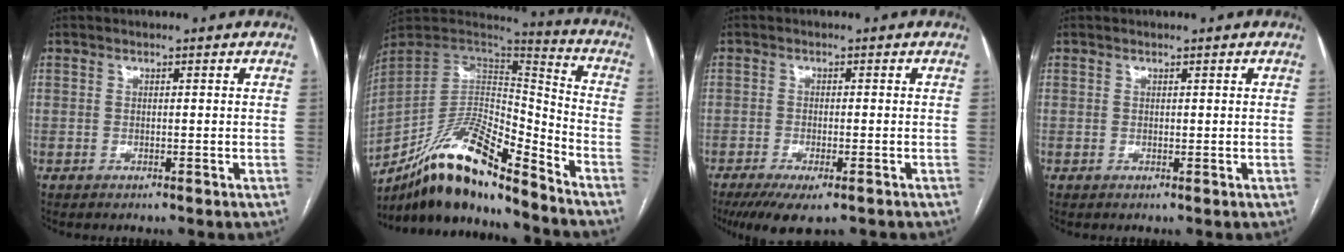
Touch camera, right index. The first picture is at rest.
{"total": 18.0, "force": [-14.3, 3.1, 10.5], "torque": [-0.189, 0.018, -0.259]}
{"total": 8.7, "force": [-6.4, 2.0, 5.6], "torque": [-0.078, -0.017, -0.097]}
{"total": 0.0}